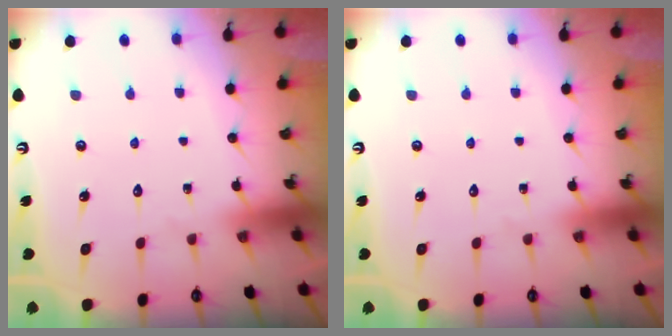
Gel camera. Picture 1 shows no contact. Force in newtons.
{"total": 0.0}